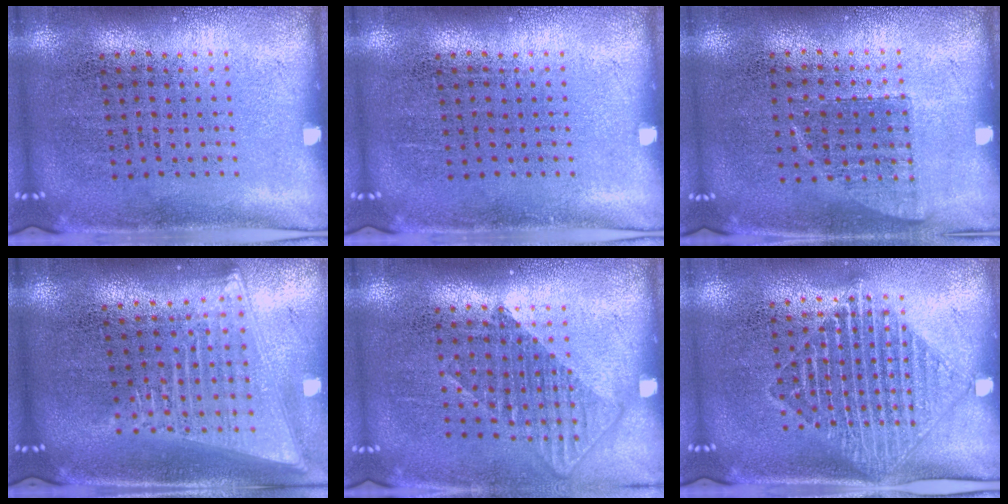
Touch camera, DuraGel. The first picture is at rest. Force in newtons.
{"total": 0.0}
{"total": 0.7, "press": 0.6, "slide": 0.2}
{"total": 2.1, "press": 1.8, "slide": 1.1}
{"total": 1.2, "press": 1.0, "slide": 0.7}
{"total": 1.6, "press": 1.4, "slide": 0.8}